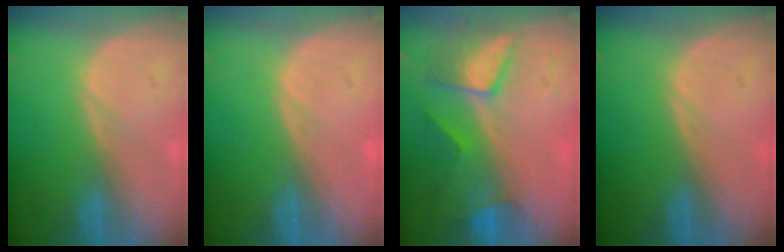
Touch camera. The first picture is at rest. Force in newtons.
{"total": 0.0}
{"total": 7.5, "press": 6.9, "slide": 3.0}
{"total": 0.0}